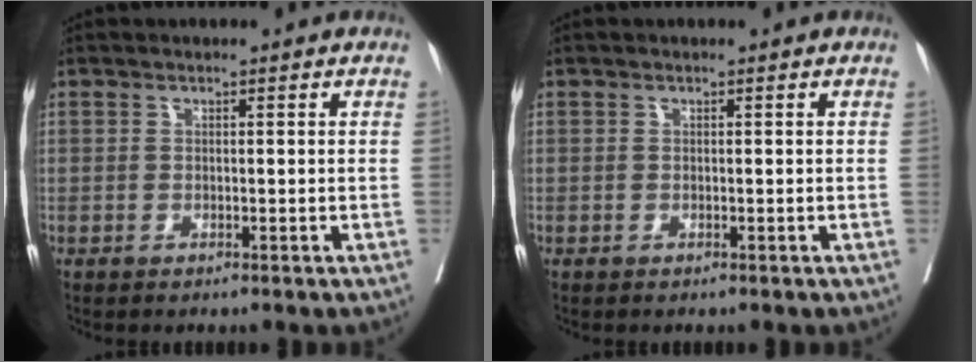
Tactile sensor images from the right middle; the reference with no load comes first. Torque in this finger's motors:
{"motor_torque": [0.47, -0.68, 0.04, 0.01]}